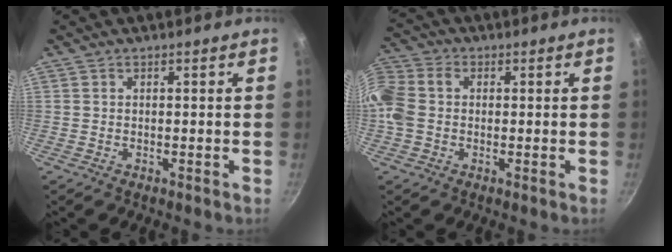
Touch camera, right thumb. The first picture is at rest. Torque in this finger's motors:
{"motor_torque": [0.28, 0.52, 1.48, 0.41, 0.25]}